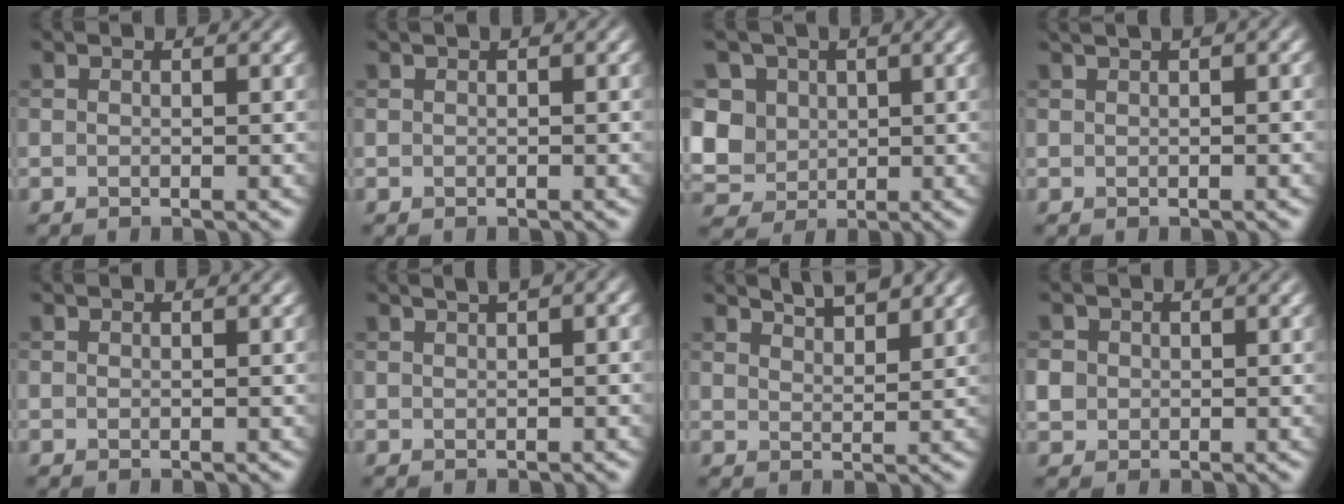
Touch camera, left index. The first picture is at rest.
{"total": 0.9, "force": [0.4, 0.2, 0.8], "torque": [-0.008, 0.005, 0.007]}
{"total": 6.9, "force": [1.2, 5.9, 3.2], "torque": [-0.072, 0.017, 0.016]}
{"total": 3.7, "force": [1.9, 1.3, 2.8], "torque": [-0.033, 0.018, 0.019]}
{"total": 0.0}
{"total": 5.3, "force": [2.6, 2.2, 4.0], "torque": [-0.042, 0.034, 0.024]}
{"total": 3.4, "force": [3.0, 0.7, 1.5], "torque": [-0.017, 0.001, 0.044]}
{"total": 1.9, "force": [0.0, 1.9, 0.4], "torque": [-0.009, -0.001, 0.002]}